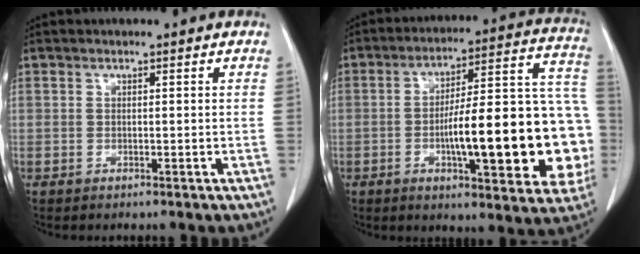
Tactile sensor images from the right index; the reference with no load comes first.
{"total": 24.1, "force": [-4.6, 5.1, 23.0], "torque": [-0.247, 0.035, -0.056]}